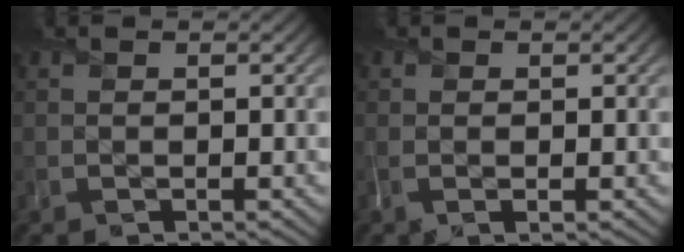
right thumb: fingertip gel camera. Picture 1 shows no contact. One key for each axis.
{"total": 0.7, "fx": -0.1, "fy": 0.2, "fz": 0.6, "tx": -0.015, "ty": -0.002, "tz": -0.004}